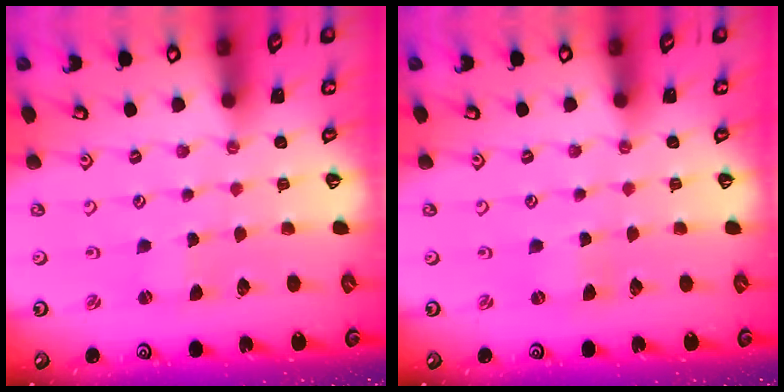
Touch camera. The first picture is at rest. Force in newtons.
{"total": 0.9, "press": 0.9, "slide": 0.1}